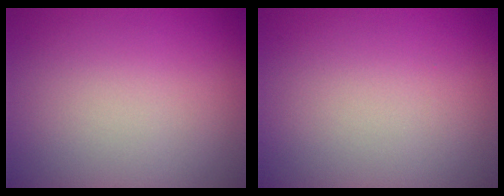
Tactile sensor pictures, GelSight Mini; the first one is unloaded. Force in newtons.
{"total": 0.0}